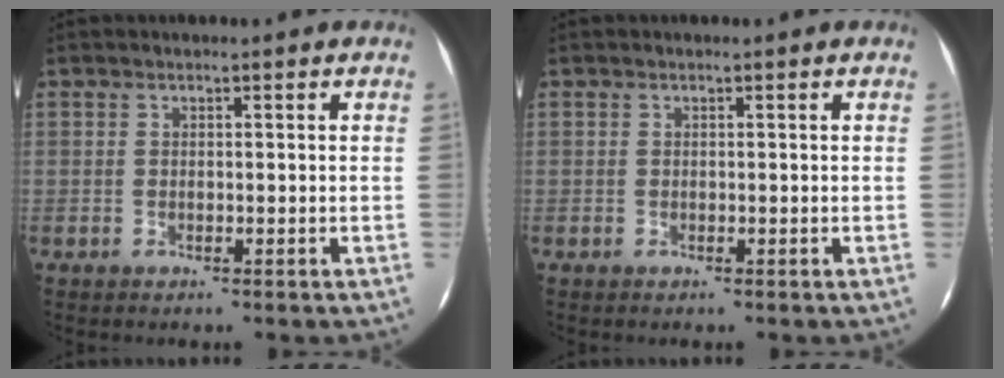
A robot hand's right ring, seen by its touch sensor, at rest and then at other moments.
{"total": 0.0}